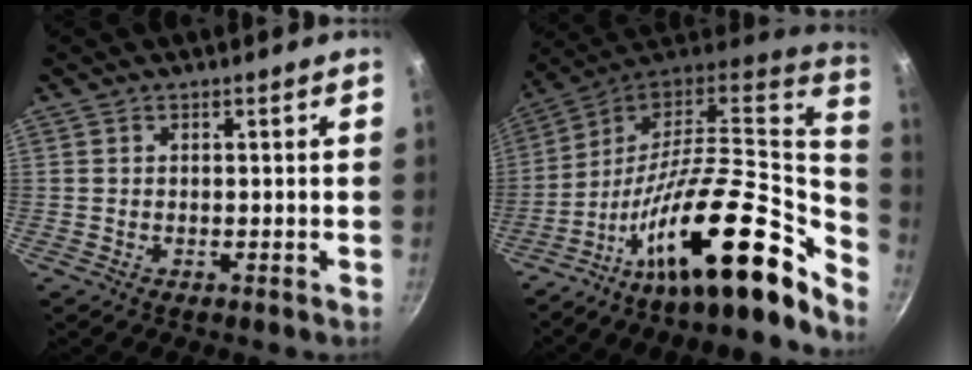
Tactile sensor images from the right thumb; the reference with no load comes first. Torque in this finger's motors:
{"motor_torque": [0.58, 0.55, 1.83, -0.94, 0.19]}